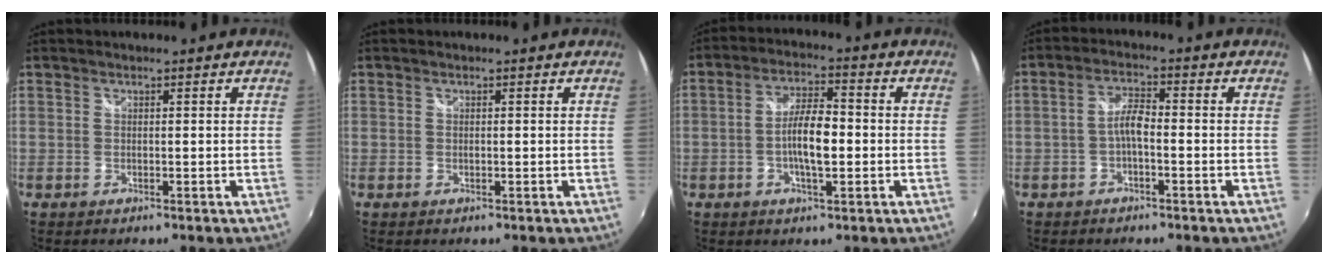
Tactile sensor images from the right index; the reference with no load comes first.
{"total": 0.0}
{"total": 7.5, "force": [-1.4, 2.2, 7.0], "torque": [-0.130, 0.007, -0.025]}
{"total": 3.7, "force": [-1.5, 1.1, 3.2], "torque": [-0.065, 0.010, -0.031]}